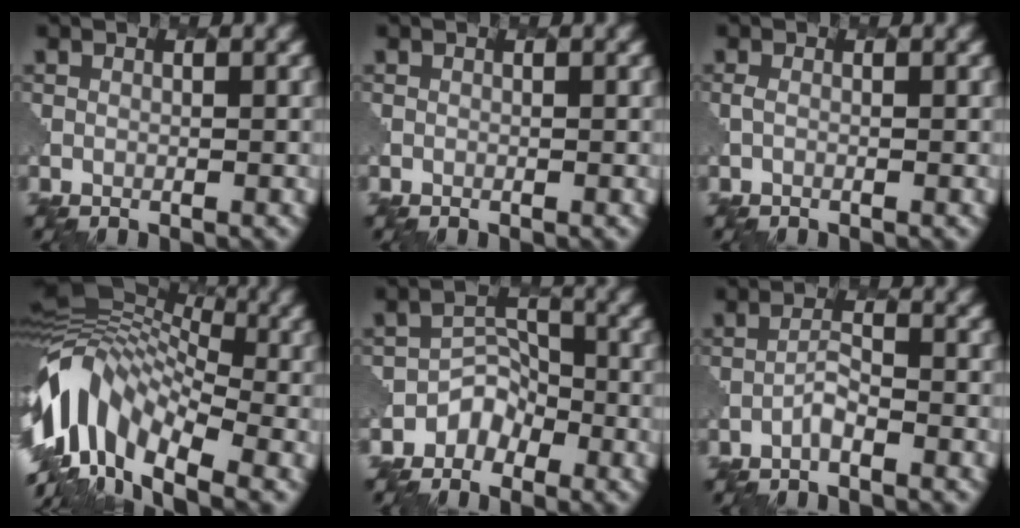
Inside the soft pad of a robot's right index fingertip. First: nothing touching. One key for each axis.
{"total": 0.0}
{"total": 0.5, "fx": -0.3, "fy": 0.1, "fz": 0.4, "tx": -0.011, "ty": -0.003, "tz": -0.010}
{"total": 11.8, "fx": -1.9, "fy": 6.9, "fz": 9.3, "tx": -0.184, "ty": 0.023, "tz": -0.046}
{"total": 2.6, "fx": -1.7, "fy": 1.8, "fz": 0.8, "tx": -0.004, "ty": 0.008, "tz": -0.035}
{"total": 1.1, "fx": -0.8, "fy": 0.1, "fz": 0.8, "tx": -0.015, "ty": 0.007, "tz": -0.020}